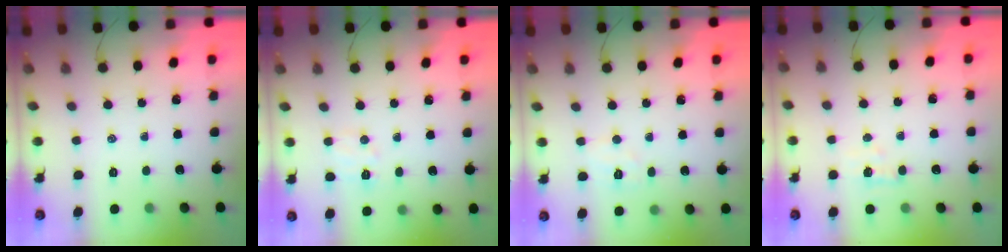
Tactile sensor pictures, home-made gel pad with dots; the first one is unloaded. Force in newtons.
{"total": 6.7, "press": 6.6, "slide": 1.3}
{"total": 4.8, "press": 4.7, "slide": 1.0}
{"total": 3.8, "press": 3.6, "slide": 1.3}